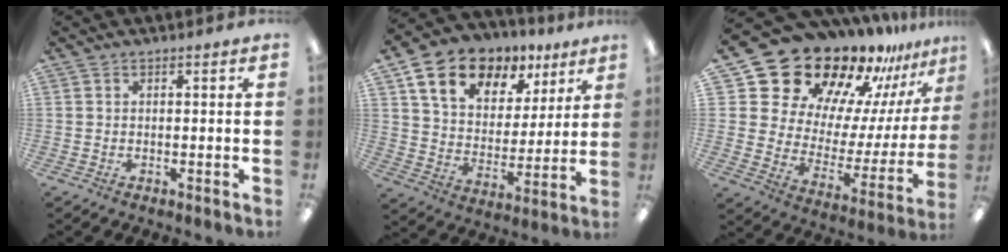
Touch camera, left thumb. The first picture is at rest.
{"total": 14.7, "force": [9.1, 9.4, 6.6], "torque": [-0.119, -0.041, 0.169]}
{"total": 23.4, "force": [20.2, 10.3, 6.0], "torque": [-0.118, -0.168, 0.375]}